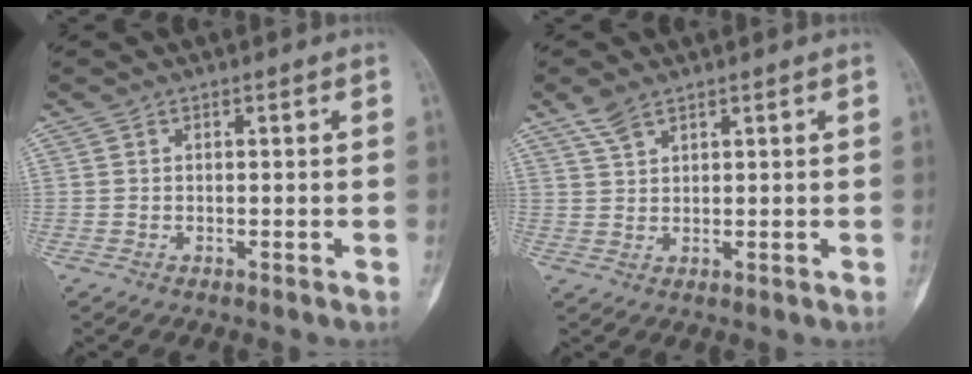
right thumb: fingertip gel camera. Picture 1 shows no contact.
{"total": 3.5, "force": [2.5, 1.4, 1.9], "torque": [-0.039, -0.001, 0.057]}